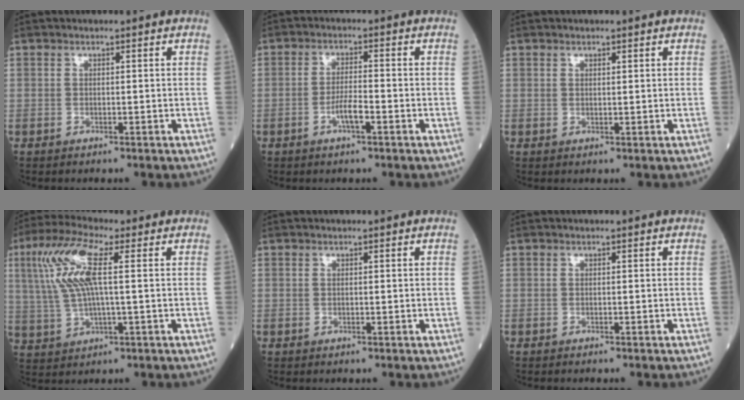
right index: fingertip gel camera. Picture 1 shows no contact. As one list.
[{"total": 3.2, "force": [-1.4, 0.4, 2.9], "torque": [-0.056, 0.001, -0.026]}, {"total": 0.6, "force": [0.4, 0.1, 0.3], "torque": [-0.010, 0.000, 0.010]}, {"total": 10.3, "force": [2.6, 2.1, 9.8], "torque": [-0.228, 0.023, 0.053]}, {"total": 0.0}, {"total": 0.0}]